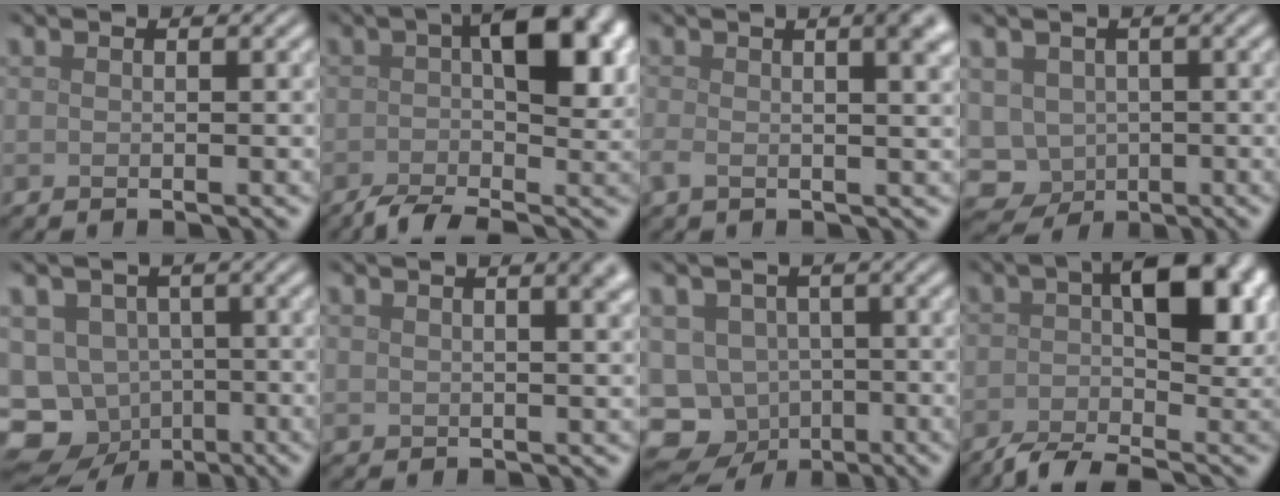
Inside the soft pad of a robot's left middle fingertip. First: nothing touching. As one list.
[{"total": 9.1, "force": [-1.2, 3.6, 8.2], "torque": [-0.130, 0.007, -0.037]}, {"total": 6.2, "force": [1.3, 2.7, 5.4], "torque": [-0.054, 0.014, 0.008]}, {"total": 4.8, "force": [-1.0, 4.4, 1.6], "torque": [-0.028, -0.006, -0.014]}, {"total": 11.8, "force": [-6.2, 9.4, 3.6], "torque": [-0.072, -0.037, -0.102]}, {"total": 5.2, "force": [2.9, 2.4, 3.6], "torque": [-0.021, 0.025, 0.024]}, {"total": 10.4, "force": [-5.6, 8.3, 2.8], "torque": [-0.051, -0.032, -0.095]}, {"total": 8.9, "force": [-2.1, 3.5, 7.9], "torque": [-0.122, 0.006, -0.053]}]